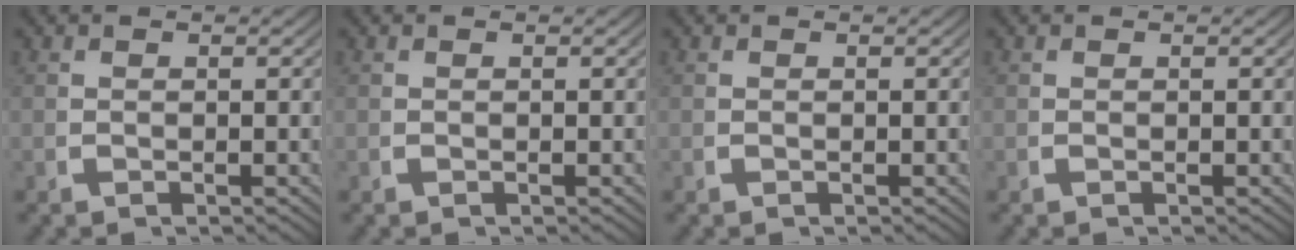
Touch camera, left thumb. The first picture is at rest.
{"total": 0.0}
{"total": 0.0}
{"total": 0.0}